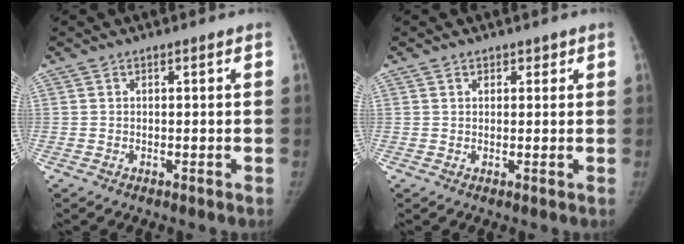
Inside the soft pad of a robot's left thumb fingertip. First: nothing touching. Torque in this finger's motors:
{"motor_torque": [0.10, 0.21, -0.28, 0.19, -0.09]}